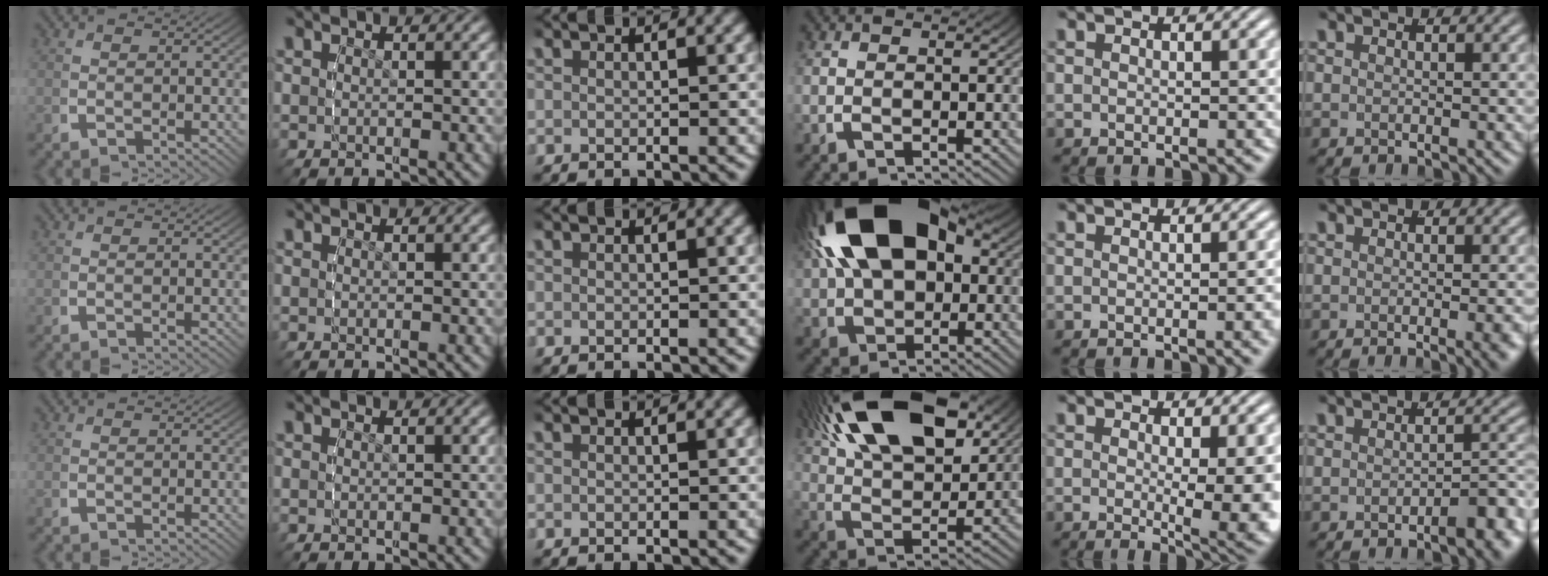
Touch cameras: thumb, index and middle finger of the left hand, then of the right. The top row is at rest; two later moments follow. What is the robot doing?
{"motion": "lift_and_place", "object": "screwdriver"}